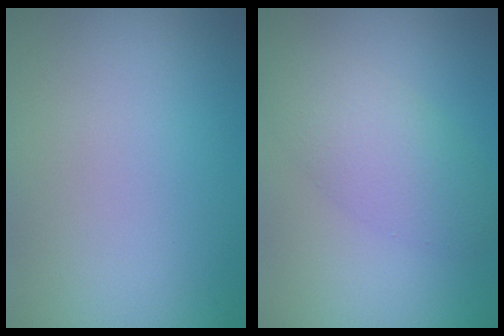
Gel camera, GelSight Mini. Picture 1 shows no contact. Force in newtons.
{"total": 3.8, "press": 3.8, "slide": 0.2}